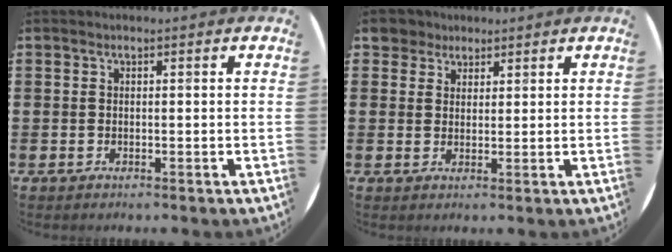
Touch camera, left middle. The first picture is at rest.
{"total": 3.7, "force": [3.0, 2.2, 0.4], "torque": [-0.013, 0.005, 0.055]}